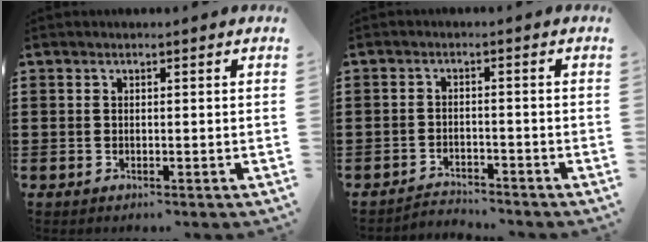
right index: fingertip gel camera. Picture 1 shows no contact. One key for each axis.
{"total": 2.5, "fx": -2.5, "fy": 0.3, "fz": -0.1, "tx": -0.007, "ty": 0.001, "tz": -0.056}